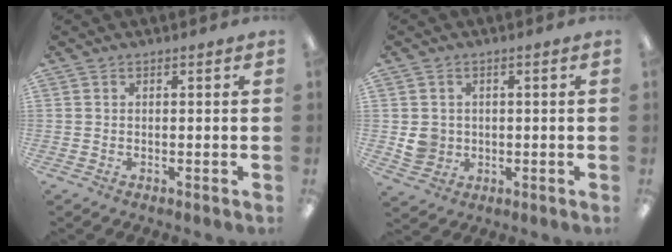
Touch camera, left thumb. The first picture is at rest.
{"total": 4.6, "force": [0.1, 4.4, 1.2], "torque": [-0.011, 0.005, 0.005]}